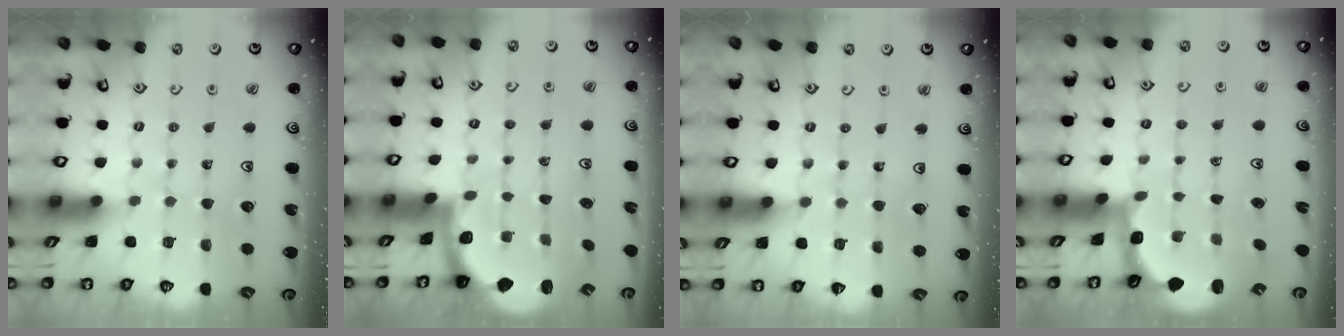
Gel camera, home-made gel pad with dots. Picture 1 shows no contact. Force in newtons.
{"total": 1.9, "press": 1.8, "slide": 0.5}
{"total": 1.7, "press": 1.7, "slide": 0.1}
{"total": 2.7, "press": 2.1, "slide": 1.7}